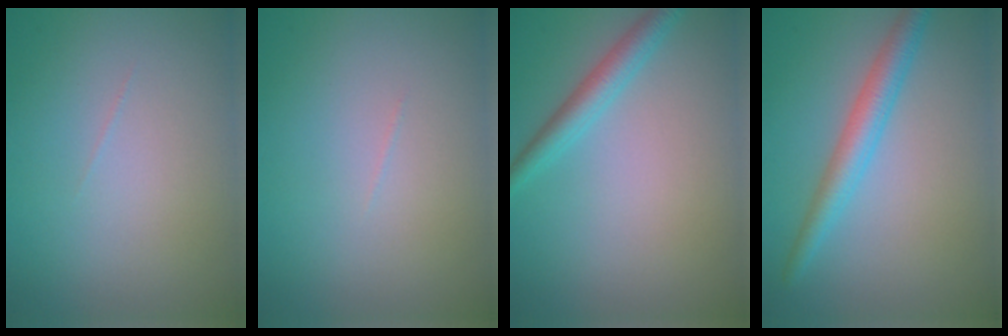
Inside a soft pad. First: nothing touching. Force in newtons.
{"total": 0.0}
{"total": 2.6, "press": 2.5, "slide": 0.1}
{"total": 3.1, "press": 3.1, "slide": 0.1}